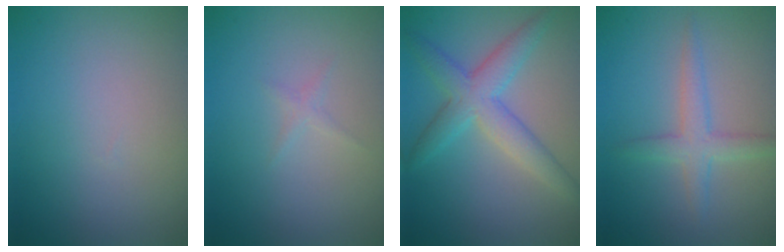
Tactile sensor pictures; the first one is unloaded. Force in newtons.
{"total": 0.6, "press": 0.6, "slide": 0.0}
{"total": 3.6, "press": 3.6, "slide": 0.2}
{"total": 2.7, "press": 2.7, "slide": 0.1}